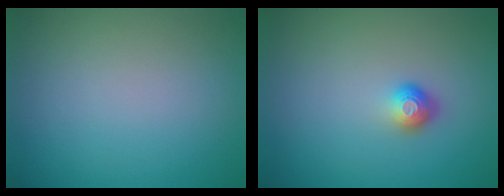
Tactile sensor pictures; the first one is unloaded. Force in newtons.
{"total": 1.7, "press": 1.3, "slide": 1.2}